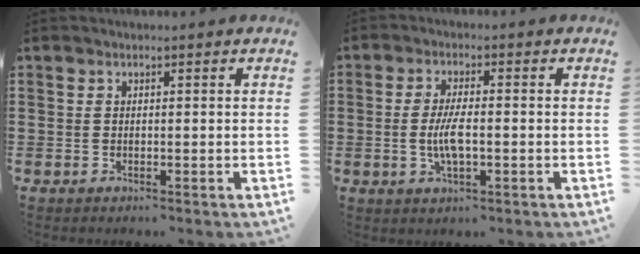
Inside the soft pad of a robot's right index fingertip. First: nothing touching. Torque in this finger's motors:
{"motor_torque": [0.99, 1.15, 0.15, 0.08]}